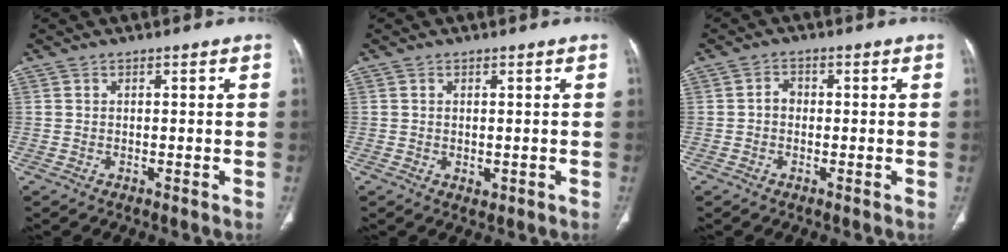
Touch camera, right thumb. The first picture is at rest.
{"total": 1.4, "force": [-0.1, 1.0, 1.1], "torque": [-0.018, -0.005, 0.003]}
{"total": 2.1, "force": [-0.3, 1.7, 1.2], "torque": [-0.011, 0.009, -0.011]}